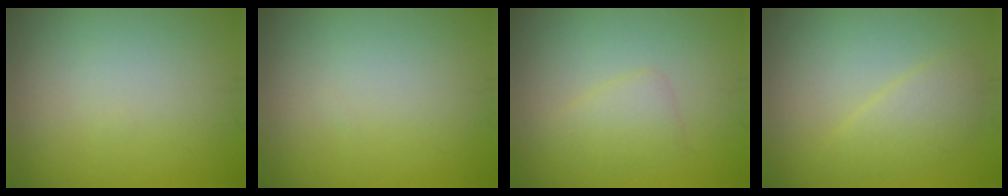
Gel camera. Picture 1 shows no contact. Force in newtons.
{"total": 0.0}
{"total": 1.9, "press": 1.9, "slide": 0.2}
{"total": 2.5, "press": 2.5, "slide": 0.2}